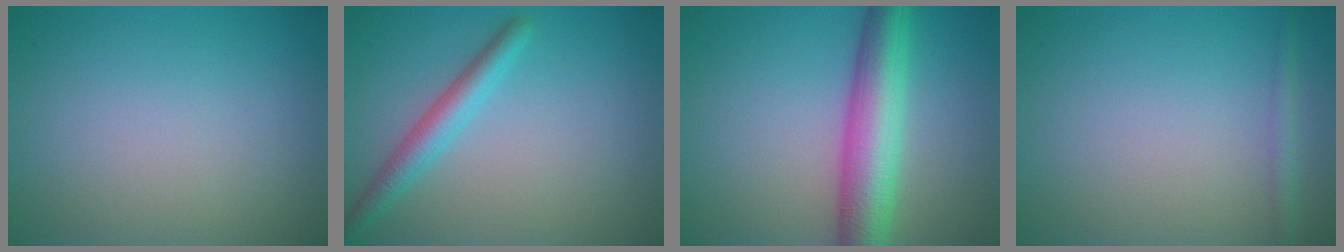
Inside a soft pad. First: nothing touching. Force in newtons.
{"total": 2.8, "press": 2.8, "slide": 0.1}
{"total": 7.2, "press": 7.2, "slide": 0.2}
{"total": 1.3, "press": 1.3, "slide": 0.1}